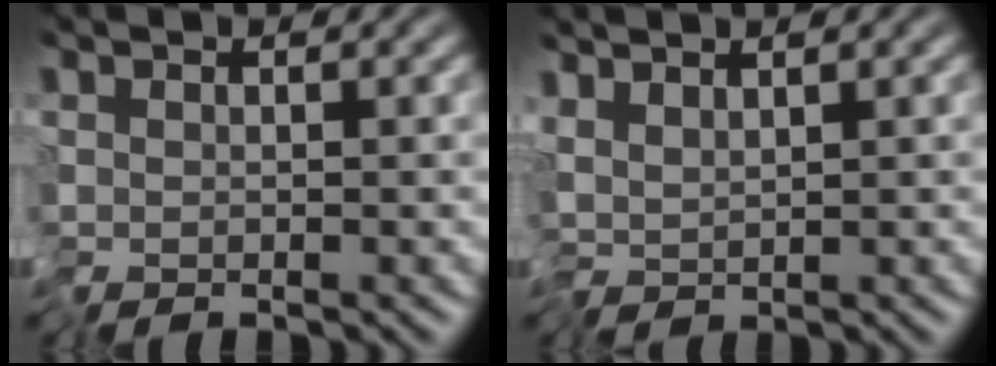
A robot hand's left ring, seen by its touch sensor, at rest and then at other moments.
{"total": 1.8, "force": [0.6, 0.7, 1.6], "torque": [-0.024, 0.004, 0.007]}